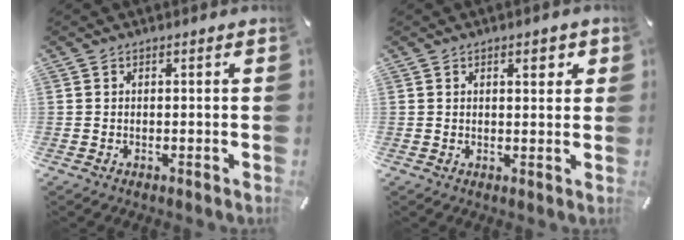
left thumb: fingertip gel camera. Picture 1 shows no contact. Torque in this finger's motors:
{"motor_torque": [0.05, -0.53, 0.10, 0.10, 0.06]}